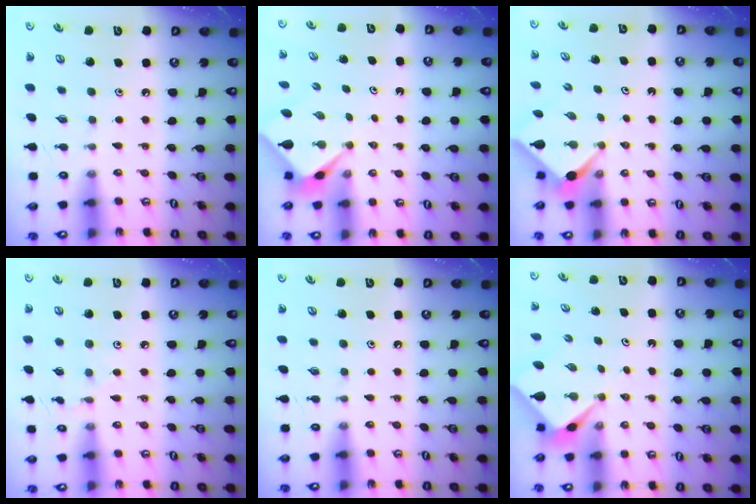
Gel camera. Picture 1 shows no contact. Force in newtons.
{"total": 2.5, "press": 2.4, "slide": 0.3}
{"total": 2.5, "press": 2.5, "slide": 0.3}
{"total": 2.2, "press": 2.2, "slide": 0.4}
{"total": 0.0}
{"total": 2.6, "press": 2.6, "slide": 0.2}